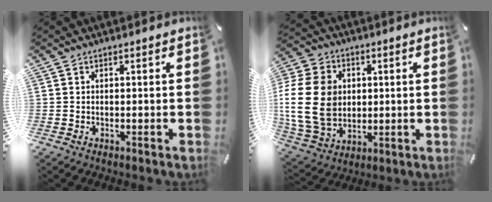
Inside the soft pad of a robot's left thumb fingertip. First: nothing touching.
{"total": 18.6, "force": [1.2, 15.0, 10.9], "torque": [-0.233, 0.003, 0.021]}